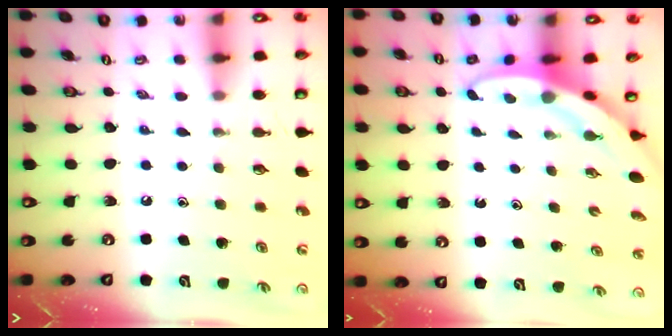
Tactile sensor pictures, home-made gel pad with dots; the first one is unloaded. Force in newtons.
{"total": 3.8, "press": 3.8, "slide": 0.1}